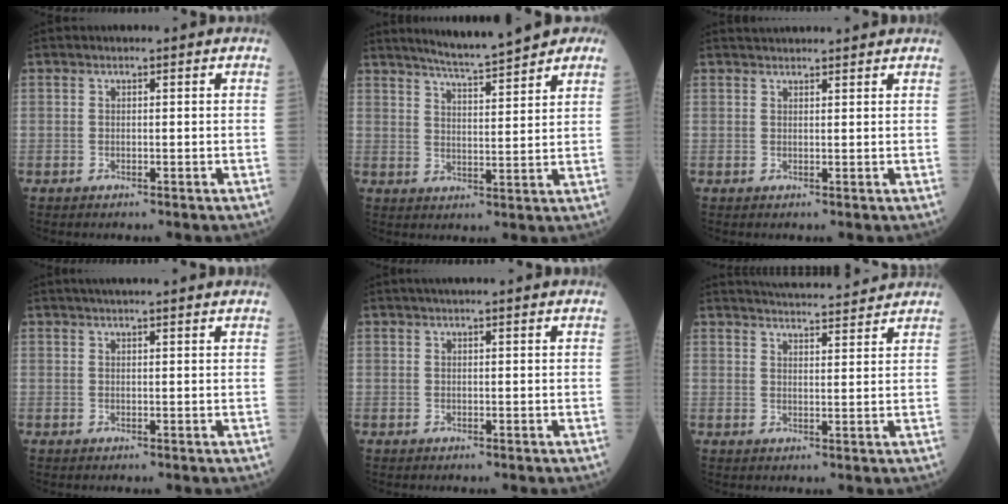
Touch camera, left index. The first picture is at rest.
{"total": 10.9, "force": [9.6, 0.5, 5.1], "torque": [-0.079, 0.016, 0.136]}
{"total": 4.3, "force": [4.1, 0.1, 1.0], "torque": [-0.014, 0.032, 0.058]}
{"total": 9.0, "force": [7.9, 0.2, 4.3], "torque": [-0.060, 0.030, 0.092]}
{"total": 6.0, "force": [5.2, -0.1, 3.0], "torque": [-0.041, 0.030, 0.066]}
{"total": 12.9, "force": [12.4, 0.8, 3.5], "torque": [-0.052, 0.015, 0.163]}